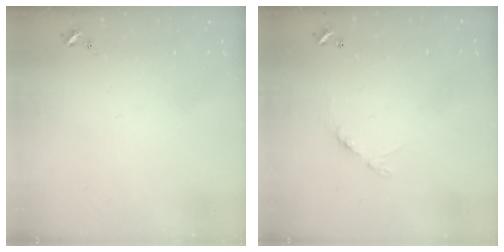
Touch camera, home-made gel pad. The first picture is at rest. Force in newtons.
{"total": 5.9, "press": 5.9, "slide": 0.4}